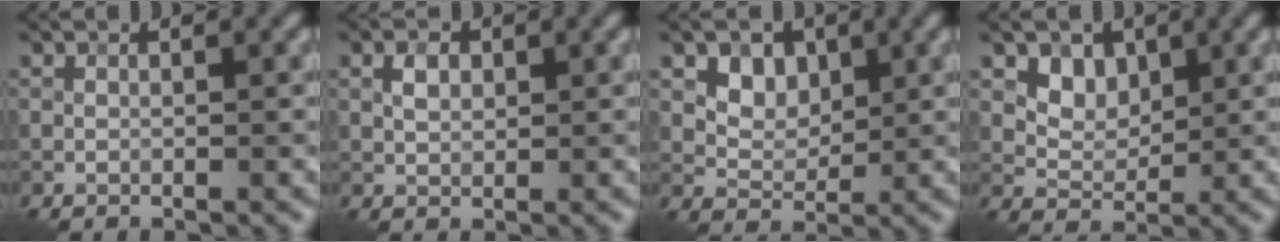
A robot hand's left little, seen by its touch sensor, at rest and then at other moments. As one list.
[{"total": 1.7, "force": [0.4, 1.1, 1.2], "torque": [-0.019, 0.003, 0.007]}, {"total": 3.0, "force": [1.2, 2.3, 1.5], "torque": [-0.027, -0.009, 0.026]}, {"total": 2.9, "force": [1.4, 2.1, 1.3], "torque": [-0.025, -0.014, 0.031]}]